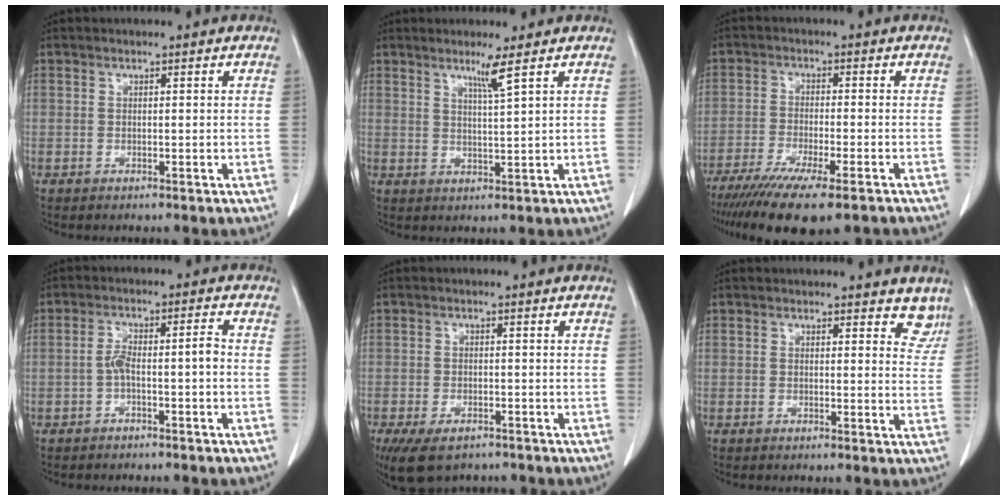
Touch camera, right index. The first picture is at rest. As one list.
[{"total": 3.3, "force": [2.0, -1.1, 2.3], "torque": [-0.044, -0.012, 0.041]}, {"total": 14.9, "force": [-11.5, 2.0, 9.4], "torque": [-0.144, -0.036, -0.179]}, {"total": 4.3, "force": [-1.4, 0.8, 3.9], "torque": [-0.074, 0.022, -0.020]}, {"total": 8.1, "force": [-5.8, 3.7, 4.2], "torque": [-0.074, -0.009, -0.088]}, {"total": 5.0, "force": [4.4, 2.2, 1.2], "torque": [0.017, -0.017, 0.029]}]